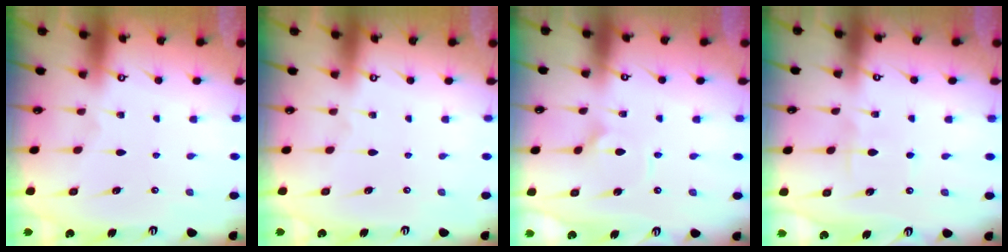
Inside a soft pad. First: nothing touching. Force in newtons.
{"total": 0.0}
{"total": 2.6, "press": 2.6, "slide": 0.2}
{"total": 2.9, "press": 2.9, "slide": 0.3}